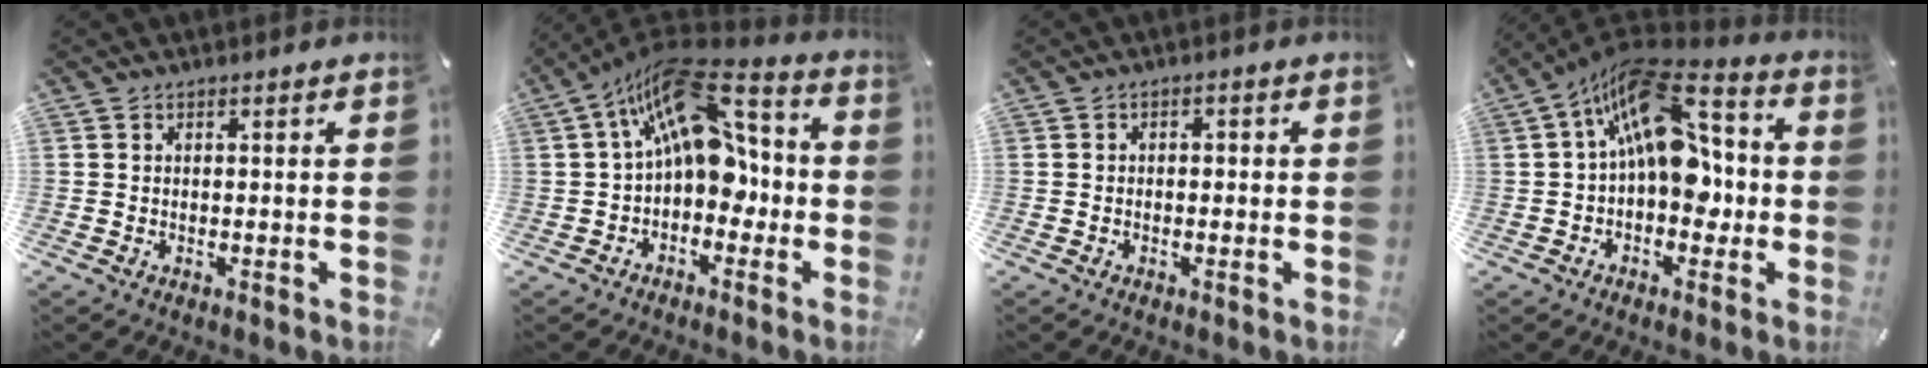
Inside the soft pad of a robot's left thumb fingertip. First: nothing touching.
{"total": 17.5, "force": [5.1, 10.1, 13.3], "torque": [-0.232, -0.024, 0.086]}
{"total": 1.1, "force": [-0.4, 0.7, 0.8], "torque": [-0.015, 0.004, -0.009]}
{"total": 19.1, "force": [4.0, 11.1, 15.0], "torque": [-0.242, -0.021, 0.064]}